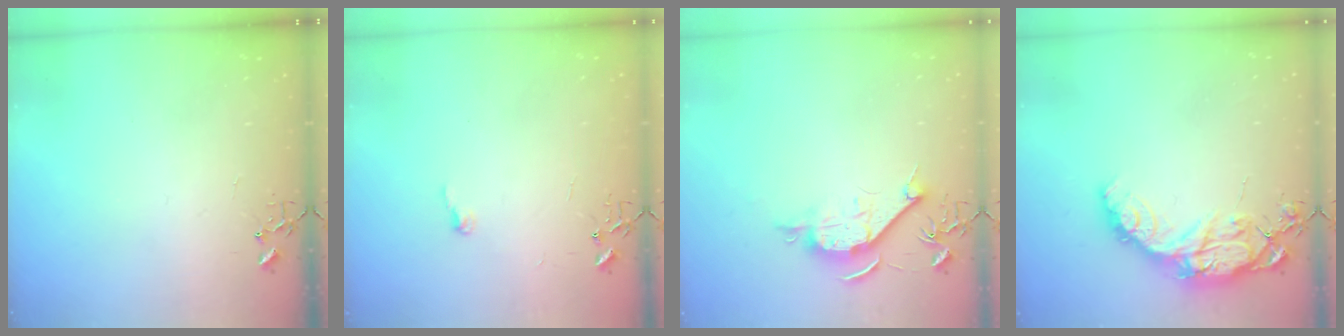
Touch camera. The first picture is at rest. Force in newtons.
{"total": 4.4, "press": 4.4, "slide": 0.4}
{"total": 9.5, "press": 9.5, "slide": 0.9}
{"total": 16.6, "press": 16.5, "slide": 1.3}